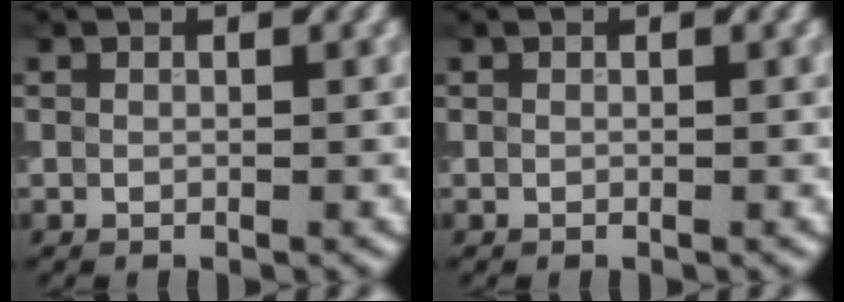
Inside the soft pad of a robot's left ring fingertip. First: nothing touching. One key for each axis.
{"total": 0.0}